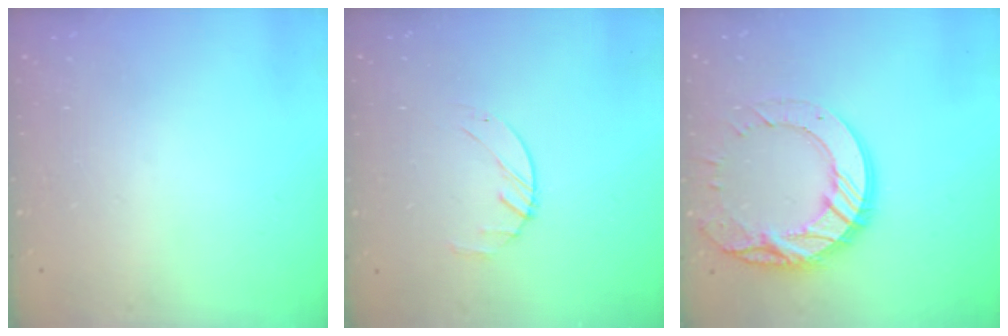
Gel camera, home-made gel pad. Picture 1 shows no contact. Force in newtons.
{"total": 1.9, "press": 1.9, "slide": 0.3}
{"total": 18.4, "press": 18.3, "slide": 1.9}